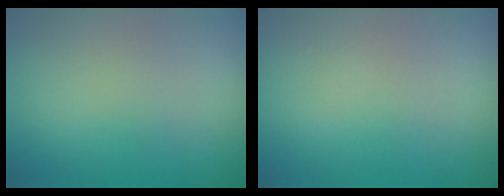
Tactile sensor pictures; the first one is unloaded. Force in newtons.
{"total": 0.0}